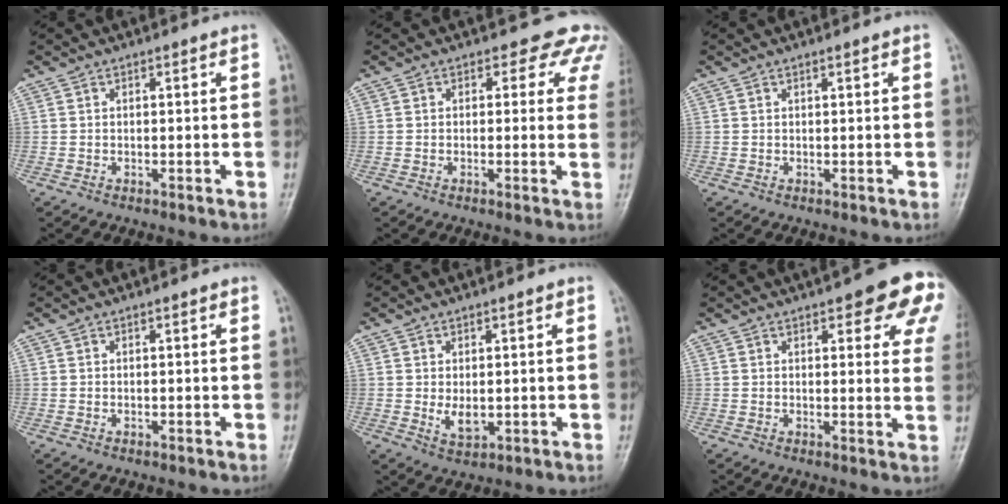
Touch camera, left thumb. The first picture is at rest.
{"total": 6.2, "force": [4.5, 3.8, 1.8], "torque": [0.022, -0.014, 0.024]}
{"total": 0.5, "force": [0.3, 0.0, 0.4], "torque": [-0.007, 0.000, 0.004]}
{"total": 0.0}
{"total": 3.4, "force": [-0.1, 2.1, 2.7], "torque": [-0.036, -0.009, 0.007]}
{"total": 13.4, "force": [6.7, 4.8, 10.5], "torque": [-0.089, -0.021, 0.067]}